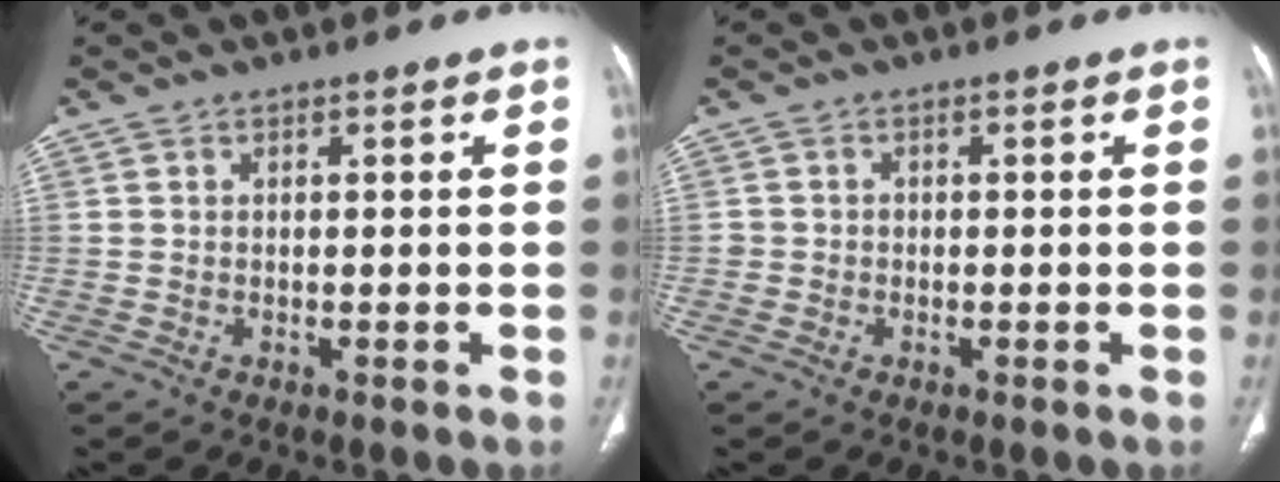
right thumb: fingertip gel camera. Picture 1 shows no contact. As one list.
[{"total": 1.3, "force": [-0.3, 1.2, 0.0], "torque": [0.009, 0.008, -0.008]}]